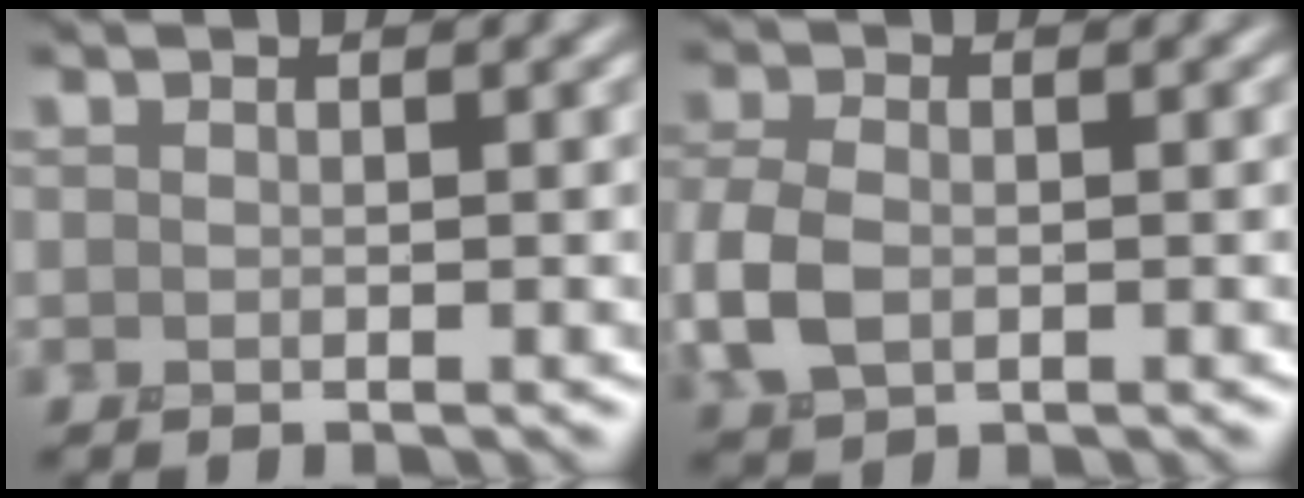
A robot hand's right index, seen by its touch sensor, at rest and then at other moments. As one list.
[{"total": 4.0, "force": [-0.7, 2.8, 2.9], "torque": [-0.082, -0.001, -0.018]}]